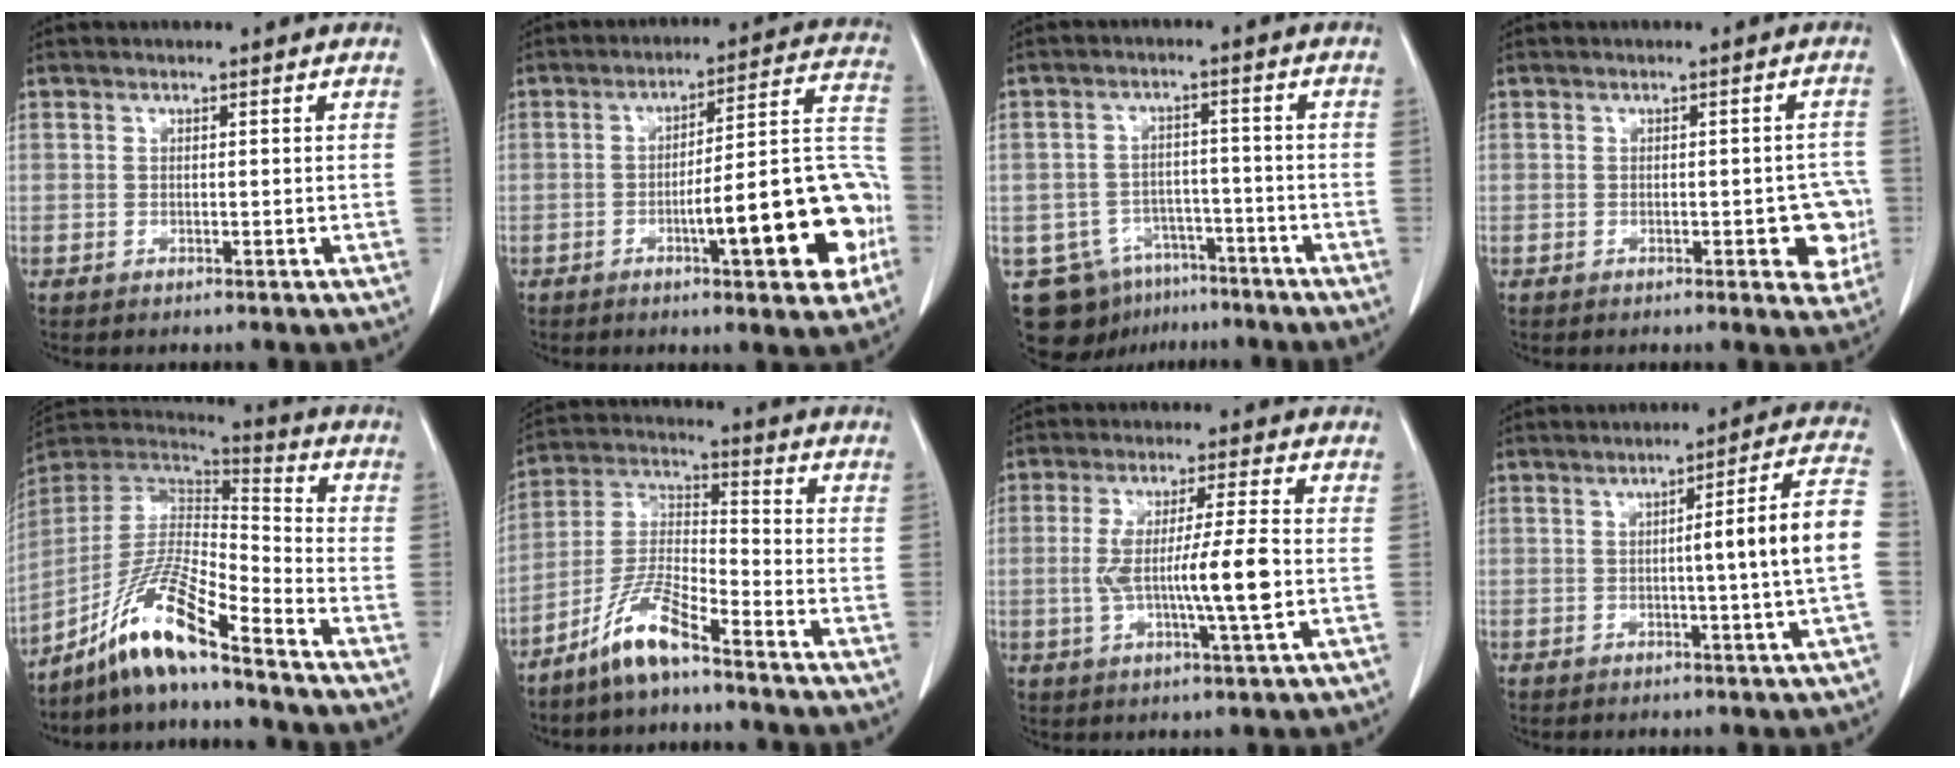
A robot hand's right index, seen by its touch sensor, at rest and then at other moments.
{"total": 17.3, "force": [-5.5, 2.9, 16.2], "torque": [-0.180, 0.032, -0.070]}
{"total": 10.0, "force": [-6.4, 7.2, 2.6], "torque": [-0.042, 0.020, -0.091]}
{"total": 5.6, "force": [-1.5, 2.2, 5.0], "torque": [-0.038, 0.008, -0.016]}
{"total": 13.3, "force": [-9.7, 0.6, 9.1], "torque": [-0.182, 0.003, -0.181]}
{"total": 9.1, "force": [-6.7, 1.2, 6.1], "torque": [-0.137, -0.007, -0.137]}
{"total": 10.3, "force": [-1.2, 0.0, 10.2], "torque": [-0.190, -0.001, -0.022]}
{"total": 10.3, "force": [-0.8, -1.2, 10.2], "torque": [-0.135, 0.011, -0.014]}